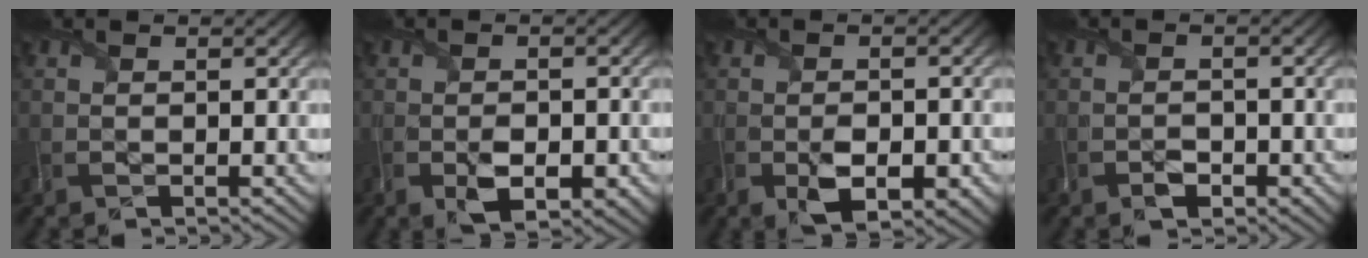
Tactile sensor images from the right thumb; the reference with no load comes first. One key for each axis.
{"total": 5.0, "fx": -2.1, "fy": 2.6, "fz": 3.7, "tx": -0.065, "ty": -0.013, "tz": -0.033}
{"total": 5.5, "fx": -2.3, "fy": 2.9, "fz": 4.1, "tx": -0.072, "ty": -0.016, "tz": -0.036}
{"total": 2.3, "fx": -1.4, "fy": 1.3, "fz": 1.2, "tx": -0.023, "ty": -0.003, "tz": -0.026}